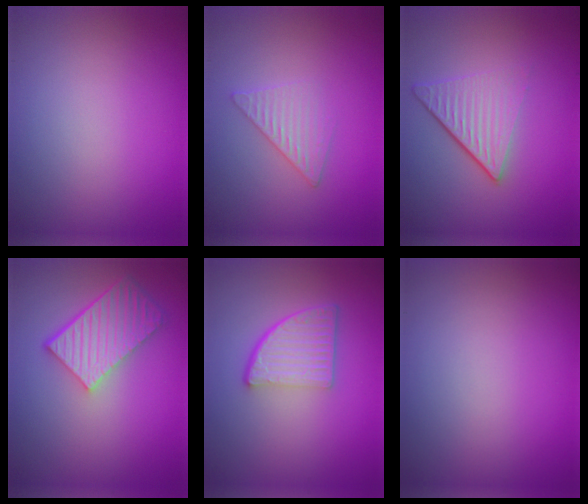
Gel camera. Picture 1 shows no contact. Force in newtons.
{"total": 2.4, "press": 2.3, "slide": 0.2}
{"total": 4.7, "press": 2.9, "slide": 3.7}
{"total": 5.7, "press": 4.1, "slide": 3.9}
{"total": 4.8, "press": 3.4, "slide": 3.4}
{"total": 0.0}